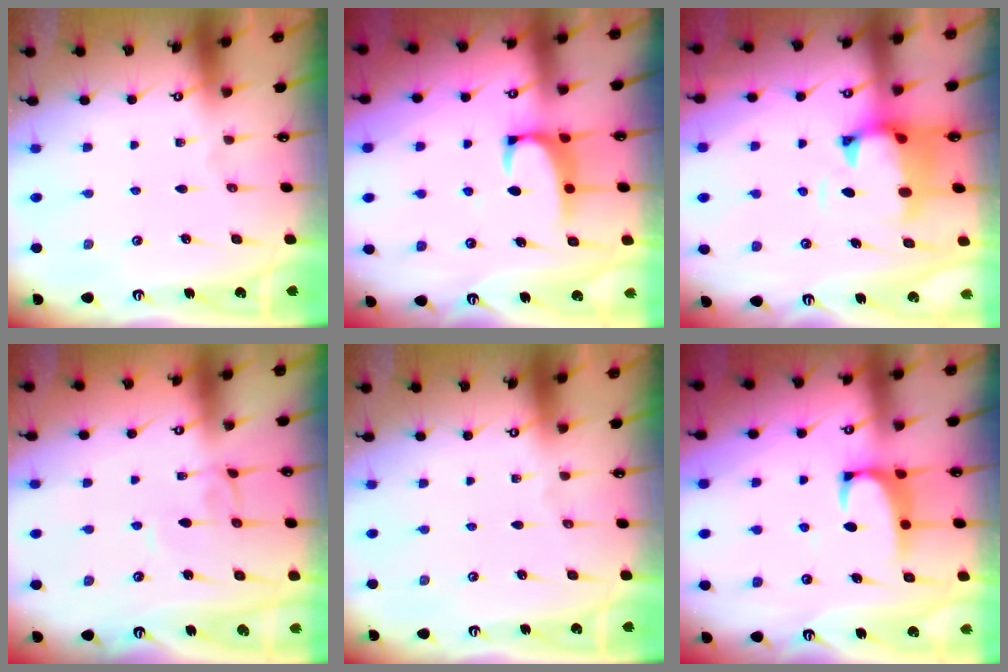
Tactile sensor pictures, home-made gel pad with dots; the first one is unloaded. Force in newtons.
{"total": 2.5, "press": 2.4, "slide": 0.8}
{"total": 1.5, "press": 1.1, "slide": 1.1}
{"total": 2.0, "press": 2.0, "slide": 0.2}
{"total": 0.0}
{"total": 2.5, "press": 2.4, "slide": 0.8}